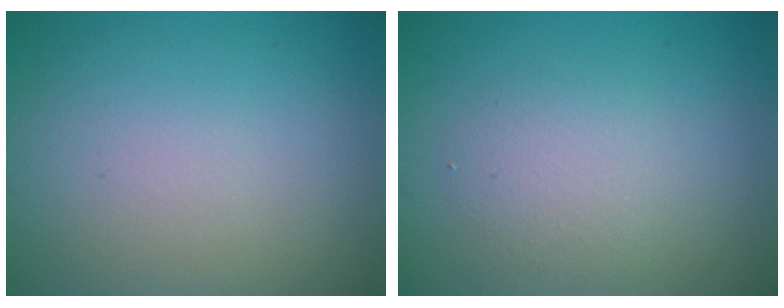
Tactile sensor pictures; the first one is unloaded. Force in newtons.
{"total": 2.3, "press": 2.3, "slide": 0.1}